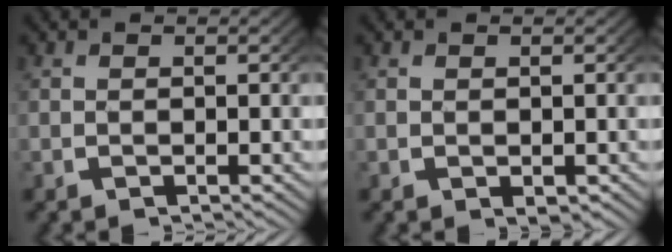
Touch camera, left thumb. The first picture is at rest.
{"total": 1.0, "force": [0.0, 0.7, 0.7], "torque": [-0.009, -0.009, 0.008]}